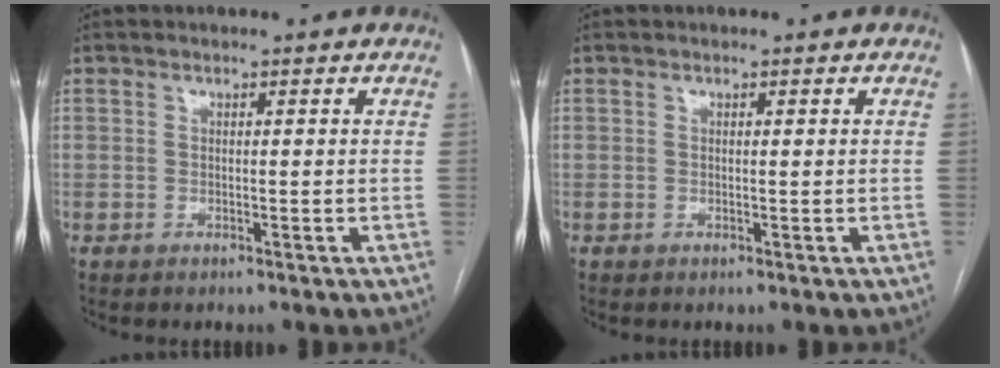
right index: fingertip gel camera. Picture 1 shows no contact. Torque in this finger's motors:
{"motor_torque": [0.56, 0.42, 0.04, 0.01]}